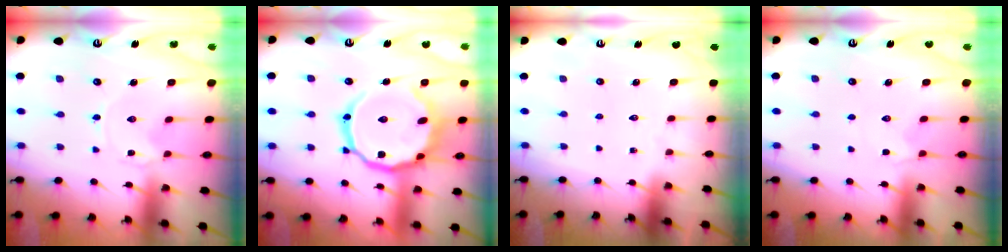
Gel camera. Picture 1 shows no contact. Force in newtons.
{"total": 17.8, "press": 17.7, "slide": 1.5}
{"total": 0.0}
{"total": 1.1, "press": 0.9, "slide": 0.6}